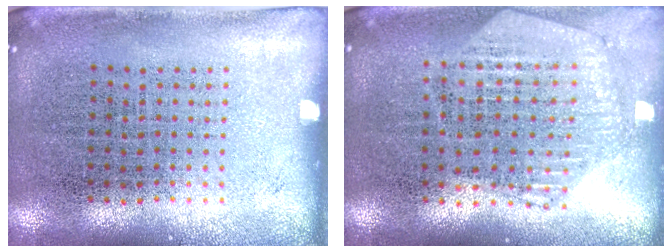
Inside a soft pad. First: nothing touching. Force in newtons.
{"total": 1.1, "press": 1.1, "slide": 0.3}